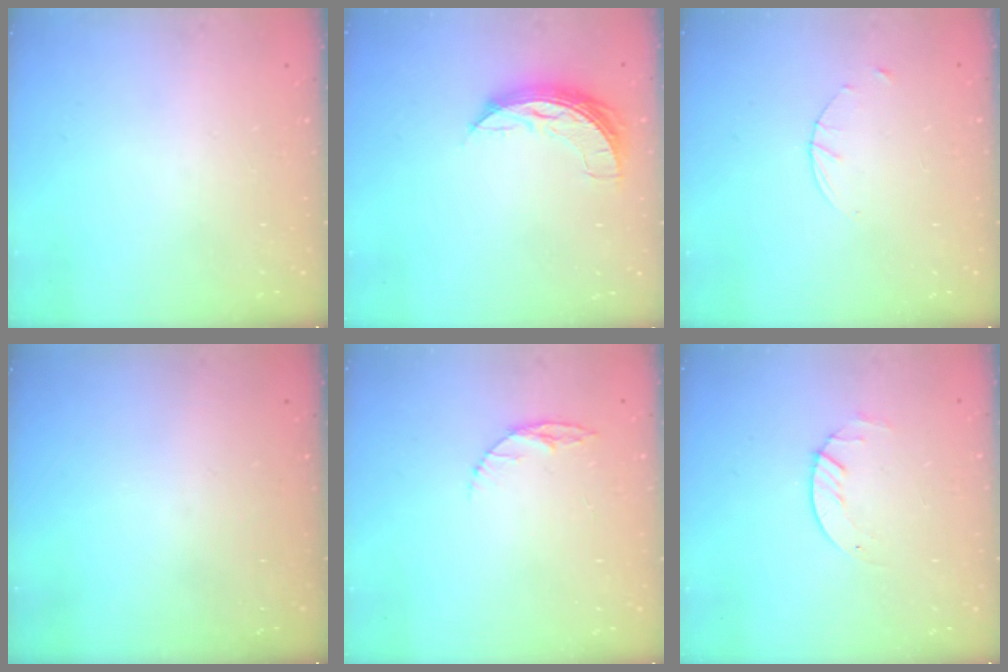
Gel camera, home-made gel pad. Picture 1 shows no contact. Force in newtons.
{"total": 7.7, "press": 7.7, "slide": 0.4}
{"total": 1.6, "press": 1.6, "slide": 0.2}
{"total": 0.0}
{"total": 5.0, "press": 5.0, "slide": 0.5}
{"total": 1.4, "press": 1.4, "slide": 0.2}